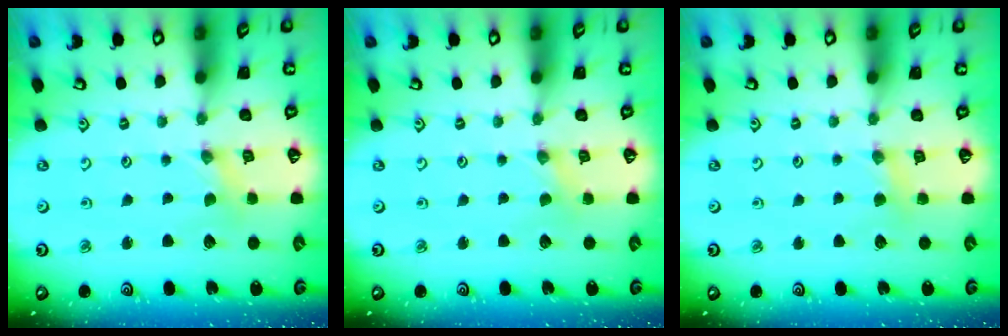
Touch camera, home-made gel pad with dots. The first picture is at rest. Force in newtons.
{"total": 0.0}
{"total": 3.8, "press": 3.8, "slide": 0.5}